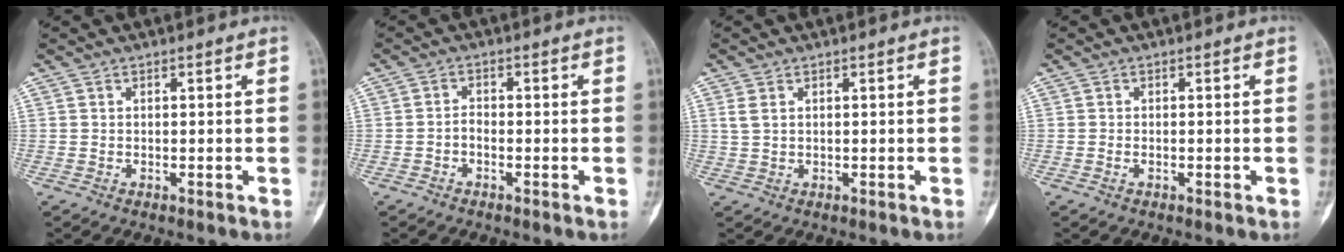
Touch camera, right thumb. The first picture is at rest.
{"total": 1.6, "force": [-0.9, 0.9, 1.0], "torque": [-0.014, 0.009, -0.021]}
{"total": 2.0, "force": [0.9, 1.2, 1.4], "torque": [-0.030, 0.006, 0.024]}
{"total": 0.6, "force": [-0.2, 0.4, 0.5], "torque": [-0.011, 0.003, -0.005]}